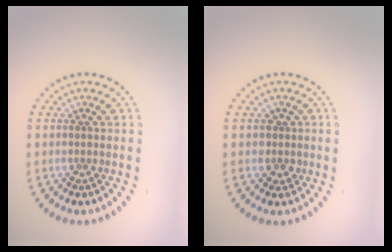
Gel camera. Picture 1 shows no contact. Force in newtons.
{"total": 1.5, "press": 1.2, "slide": 0.9}